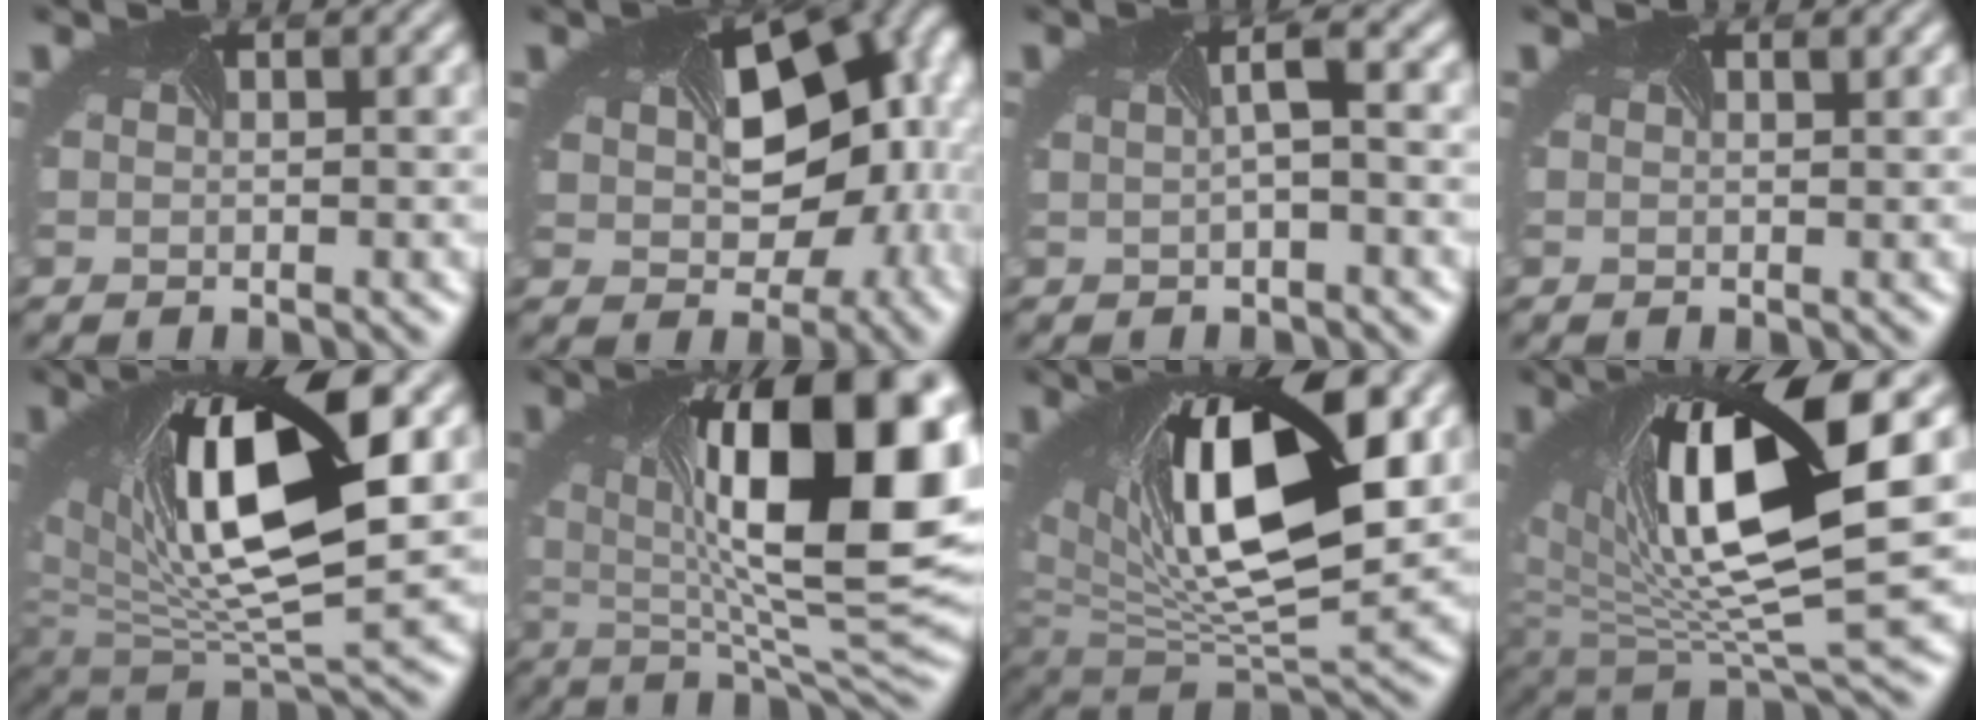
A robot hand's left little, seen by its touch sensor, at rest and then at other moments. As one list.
[{"total": 13.3, "force": [0.0, 9.1, 9.7], "torque": [-0.134, -0.023, 0.027]}, {"total": 1.5, "force": [-1.0, -0.3, 1.1], "torque": [-0.029, -0.002, -0.008]}, {"total": 1.0, "force": [0.7, 0.5, 0.6], "torque": [-0.006, 0.010, 0.003]}, {"total": 12.1, "force": [2.3, 4.4, 11.0], "torque": [-0.185, -0.007, 0.054]}, {"total": 16.6, "force": [2.4, 6.6, 15.1], "torque": [-0.218, -0.003, 0.044]}, {"total": 13.5, "force": [2.7, 5.3, 12.1], "torque": [-0.195, -0.009, 0.055]}, {"total": 13.2, "force": [3.1, 3.8, 12.3], "torque": [-0.211, -0.008, 0.069]}]